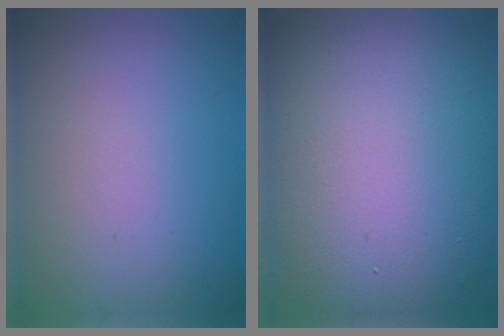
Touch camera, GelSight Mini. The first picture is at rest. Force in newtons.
{"total": 14.9, "press": 14.9, "slide": 1.1}